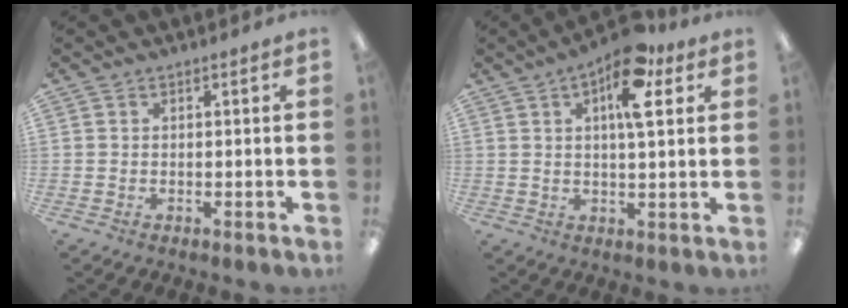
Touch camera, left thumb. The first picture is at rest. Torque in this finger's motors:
{"motor_torque": [-0.07, 0.31, 0.17, -0.21, 0.28]}